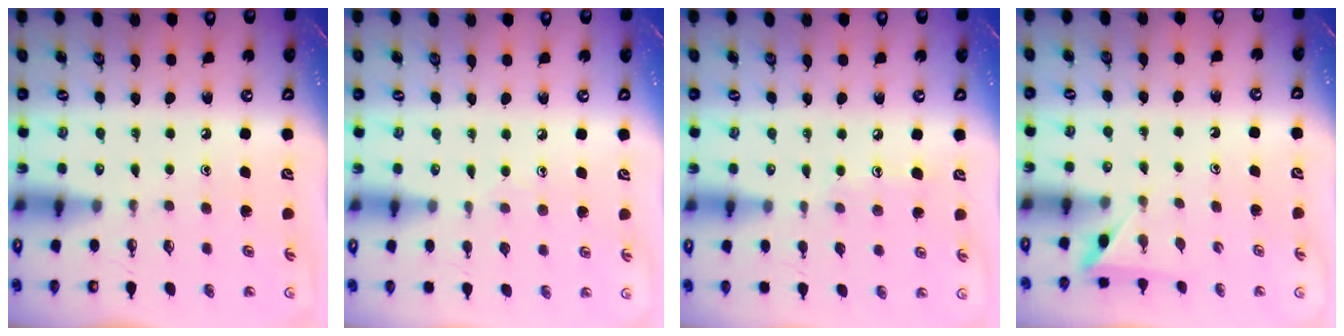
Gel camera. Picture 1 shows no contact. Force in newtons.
{"total": 5.3, "press": 5.2, "slide": 0.5}
{"total": 6.5, "press": 6.5, "slide": 0.6}
{"total": 2.2, "press": 2.2, "slide": 0.2}